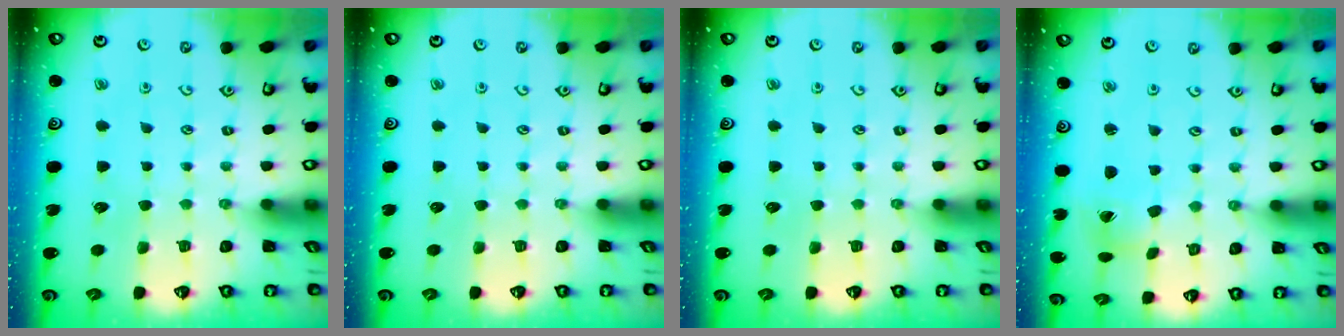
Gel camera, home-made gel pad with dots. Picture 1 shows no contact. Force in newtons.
{"total": 0.0}
{"total": 0.0}
{"total": 2.5, "press": 2.5, "slide": 0.3}